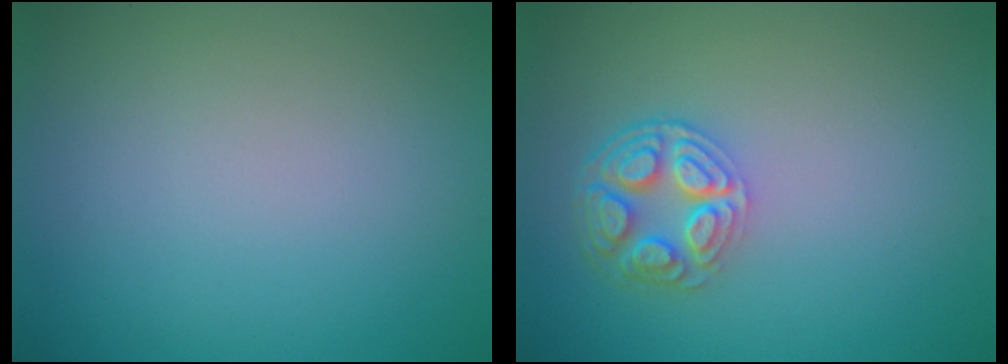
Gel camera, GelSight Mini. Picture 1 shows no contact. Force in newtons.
{"total": 4.6, "press": 3.5, "slide": 2.9}